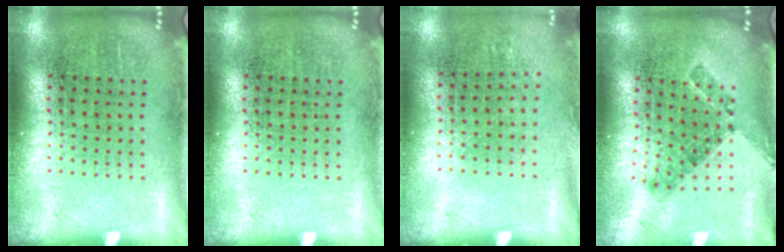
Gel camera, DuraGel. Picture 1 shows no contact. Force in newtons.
{"total": 0.0}
{"total": 0.9, "press": 0.6, "slide": 0.6}
{"total": 0.7, "press": 0.7, "slide": 0.2}